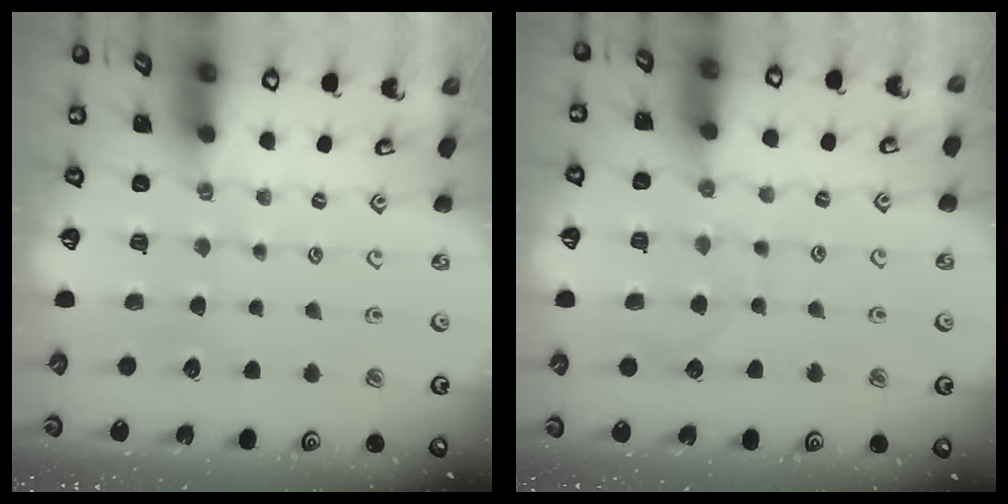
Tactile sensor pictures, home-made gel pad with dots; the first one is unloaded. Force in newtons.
{"total": 6.9, "press": 6.9, "slide": 0.7}